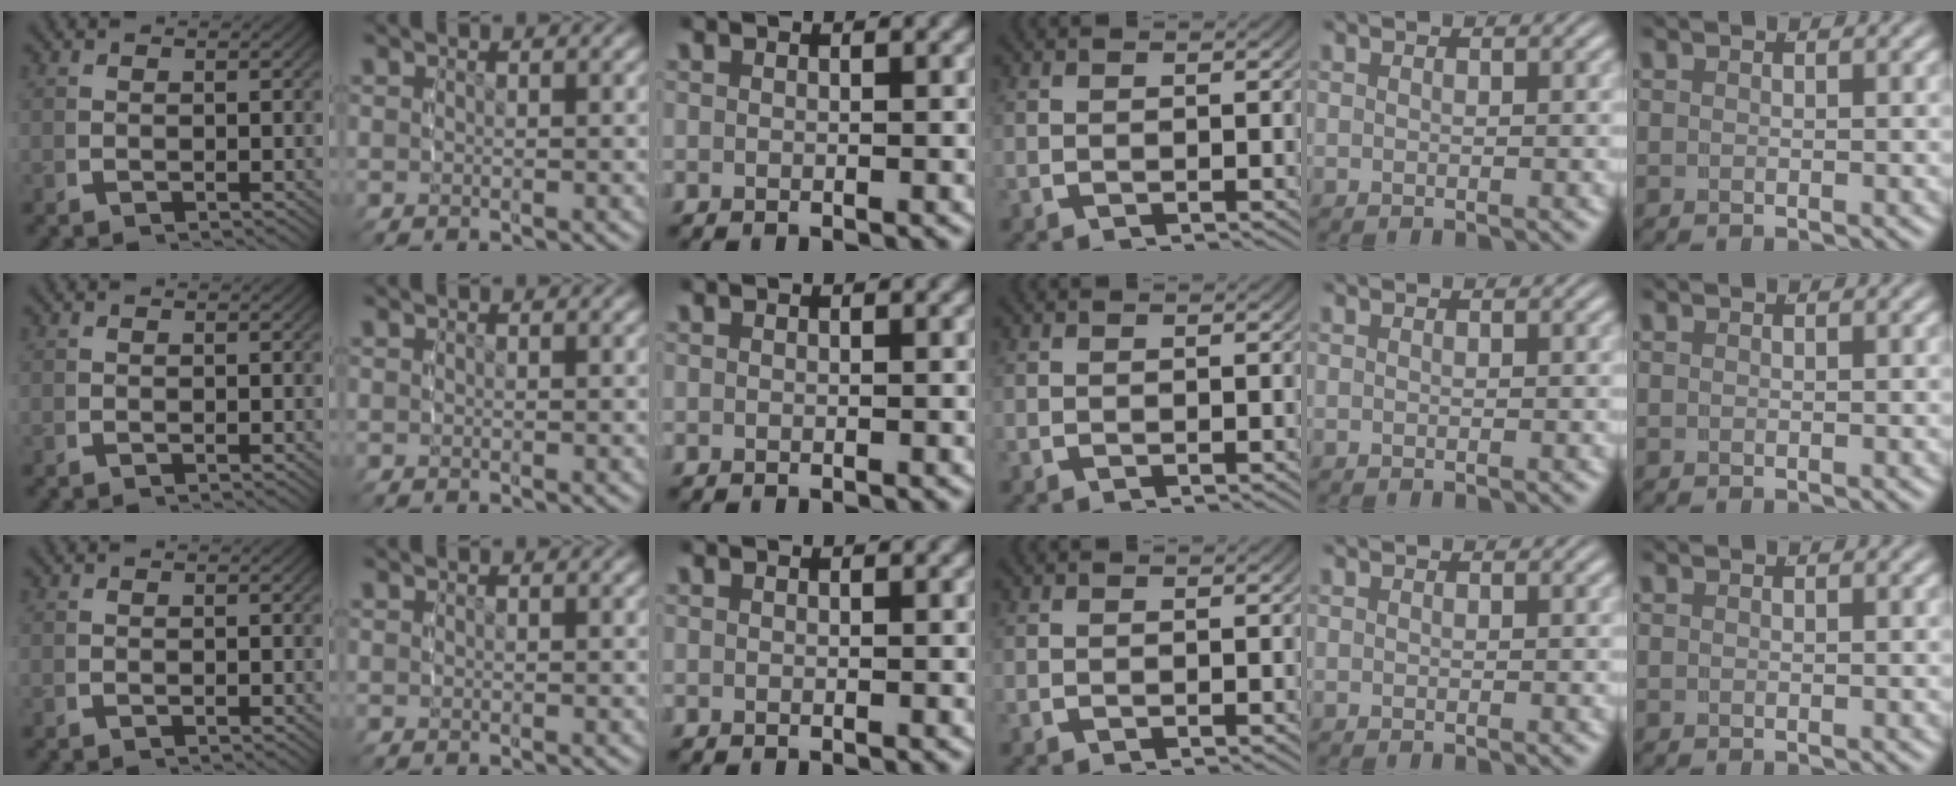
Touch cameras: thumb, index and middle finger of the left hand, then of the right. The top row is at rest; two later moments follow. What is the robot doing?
{"motion": "lift_and_place", "object": "condiment"}